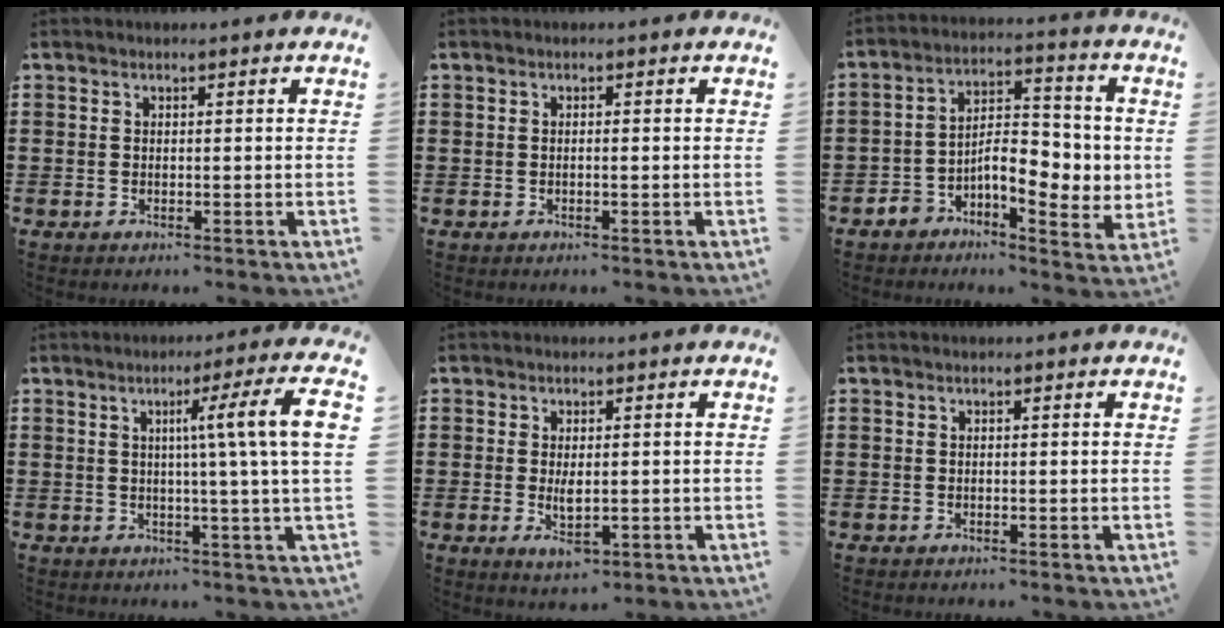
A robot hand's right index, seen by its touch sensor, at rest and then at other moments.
{"total": 0.6, "force": [-0.1, -0.1, 0.5], "torque": [-0.009, -0.003, -0.002]}
{"total": 7.8, "force": [-1.5, 4.6, 6.2], "torque": [-0.099, 0.000, -0.031]}
{"total": 9.3, "force": [1.6, -1.0, 9.1], "torque": [-0.153, -0.009, 0.014]}
{"total": 3.2, "force": [-0.4, 1.4, 2.9], "torque": [-0.054, -0.005, -0.010]}
{"total": 0.0}